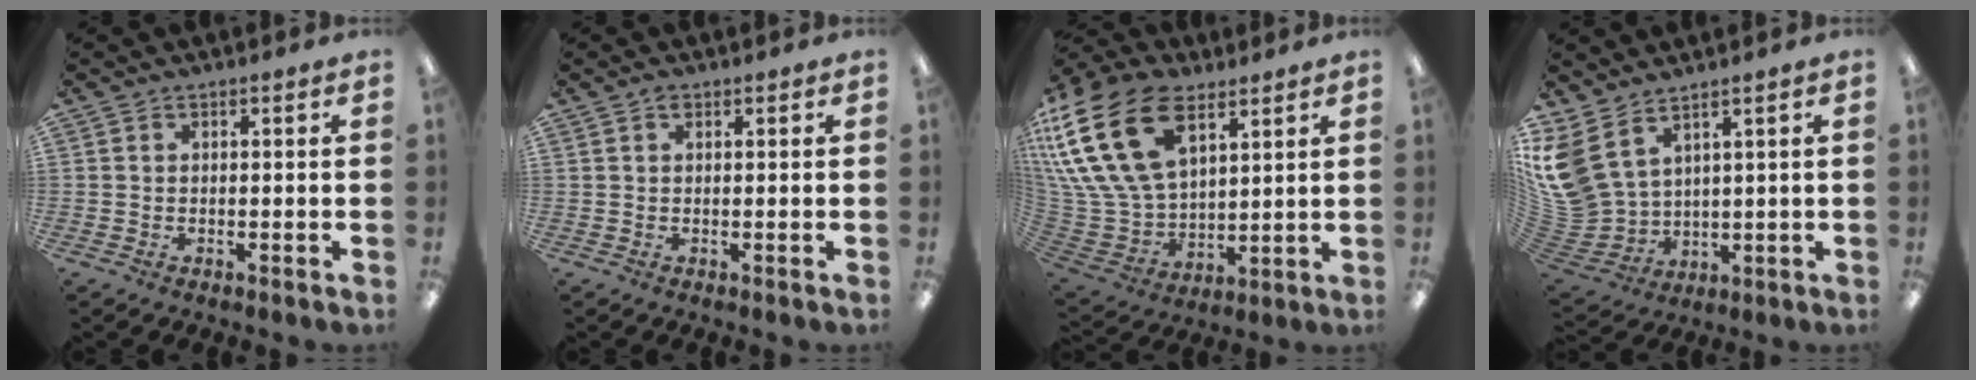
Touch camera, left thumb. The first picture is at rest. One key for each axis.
{"total": 0.9, "fx": 0.4, "fy": 0.6, "fz": 0.6, "tx": -0.014, "ty": 0.001, "tz": 0.006}
{"total": 27.0, "fx": 11.4, "fy": 17.1, "fz": 17.5, "tx": -0.389, "ty": -0.062, "tz": 0.207}
{"total": 12.4, "fx": 6.1, "fy": 8.5, "fz": 6.7, "tx": -0.176, "ty": -0.041, "tz": 0.121}